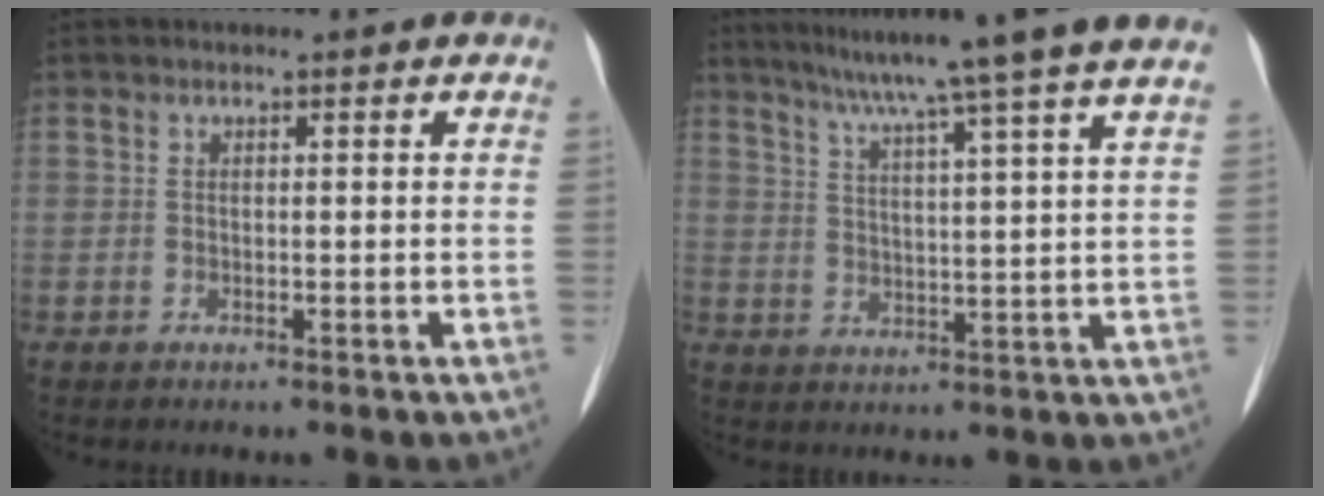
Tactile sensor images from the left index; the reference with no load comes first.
{"total": 14.4, "force": [11.6, -2.4, 8.2], "torque": [-0.129, -0.003, 0.152]}